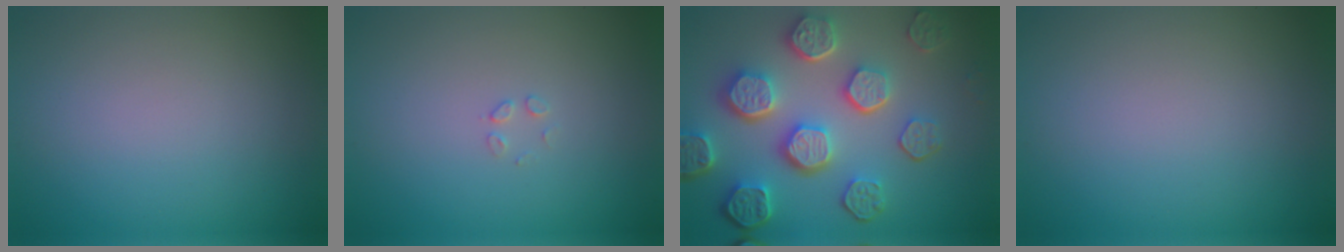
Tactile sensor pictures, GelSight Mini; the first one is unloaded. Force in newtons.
{"total": 0.8, "press": 0.8, "slide": 0.0}
{"total": 8.1, "press": 6.1, "slide": 5.3}
{"total": 0.0}